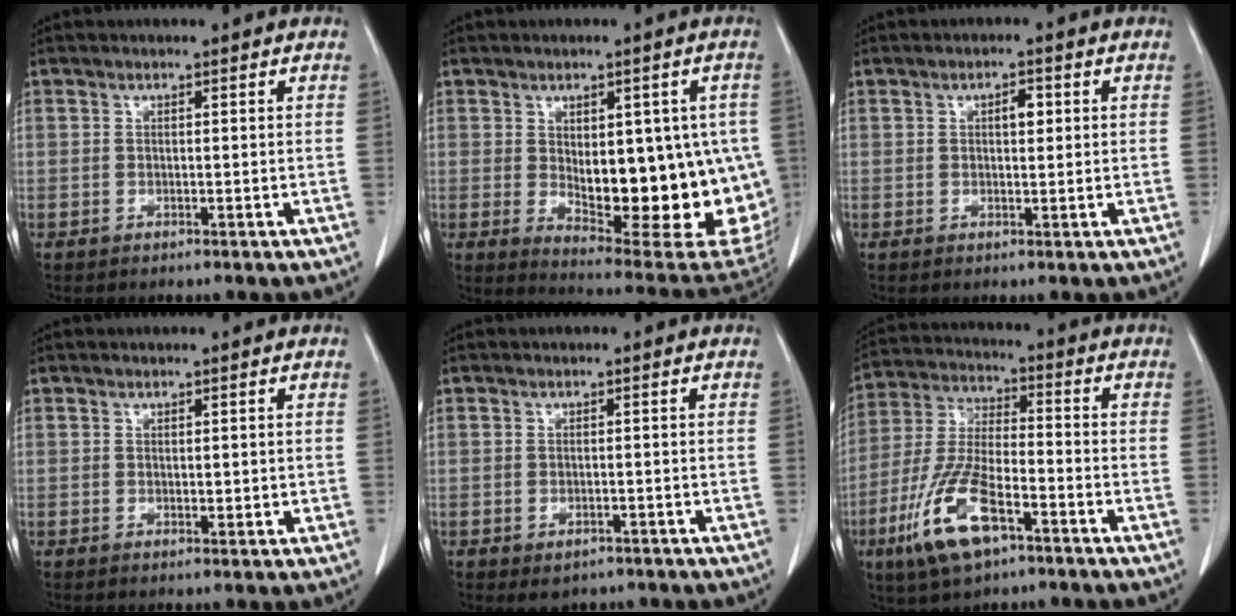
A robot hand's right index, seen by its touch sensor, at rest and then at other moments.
{"total": 20.3, "force": [-1.6, 7.7, 18.7], "torque": [-0.182, 0.006, 0.012]}
{"total": 2.2, "force": [0.6, 1.0, 1.9], "torque": [-0.030, 0.002, 0.010]}
{"total": 1.1, "force": [0.2, 0.6, 0.8], "torque": [-0.011, -0.004, 0.006]}
{"total": 2.6, "force": [-1.6, 1.6, 1.2], "torque": [-0.009, -0.001, -0.010]}
{"total": 13.0, "force": [-6.4, 4.0, 10.6], "torque": [-0.226, -0.011, -0.117]}